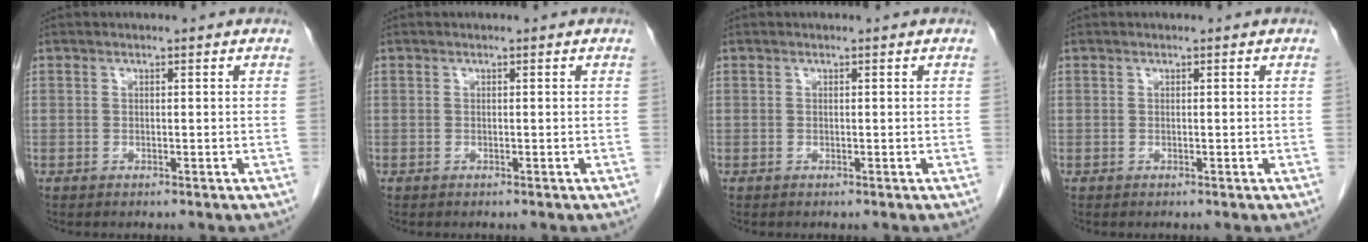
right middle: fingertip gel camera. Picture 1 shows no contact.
{"total": 0.0}
{"total": 0.0}
{"total": 0.0}